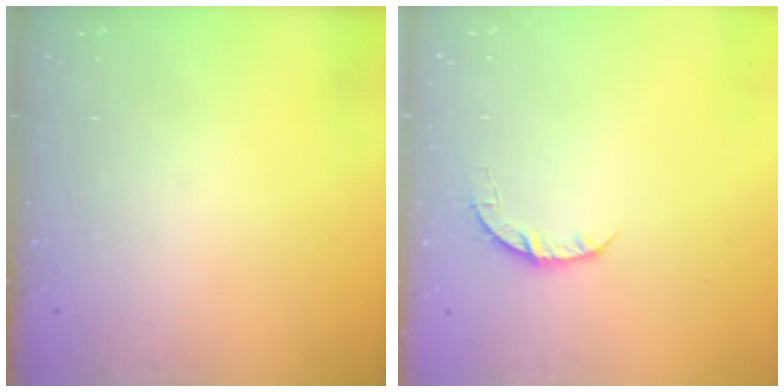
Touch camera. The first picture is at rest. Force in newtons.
{"total": 3.5, "press": 3.5, "slide": 0.5}